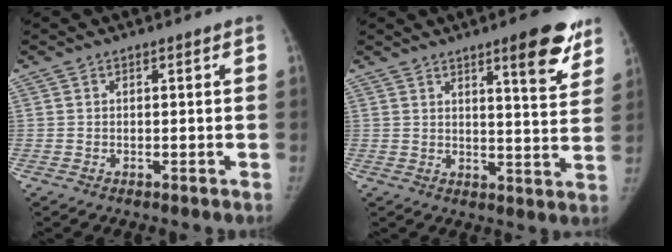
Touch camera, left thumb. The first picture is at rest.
{"total": 10.7, "force": [6.7, 2.4, 8.0], "torque": [-0.077, -0.038, 0.087]}